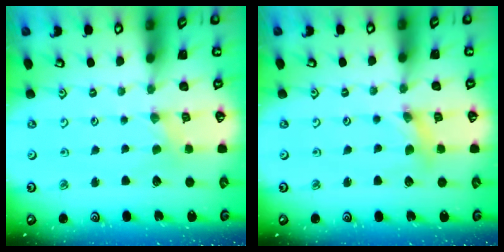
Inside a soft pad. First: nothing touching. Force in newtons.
{"total": 3.0, "press": 3.0, "slide": 0.3}